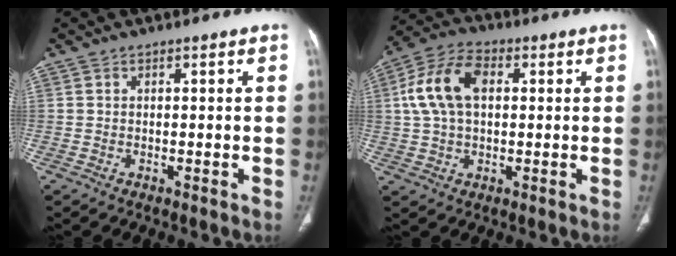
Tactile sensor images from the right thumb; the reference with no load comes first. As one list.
[{"total": 11.6, "force": [2.1, 7.1, 8.9], "torque": [-0.178, 0.025, 0.035]}]